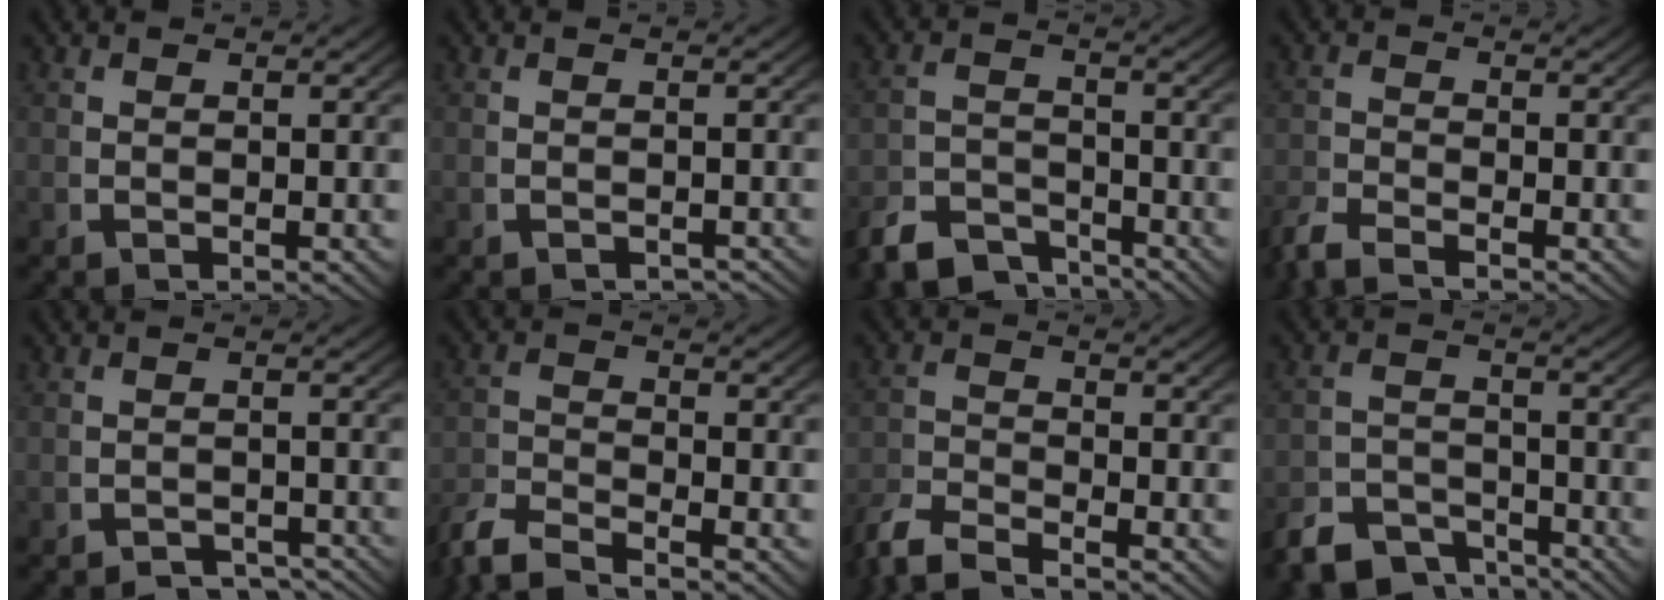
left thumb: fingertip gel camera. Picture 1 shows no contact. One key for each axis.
{"total": 2.2, "fx": -2.2, "fy": 0.4, "fz": 0.3, "tx": 0.000, "ty": -0.003, "tz": -0.032}
{"total": 5.5, "fx": -4.7, "fy": 2.3, "fz": 1.7, "tx": -0.019, "ty": -0.021, "tz": -0.084}
{"total": 2.8, "fx": -2.6, "fy": 0.6, "fz": 0.8, "tx": -0.019, "ty": -0.010, "tz": -0.049}
{"total": 3.8, "fx": -3.5, "fy": 1.0, "fz": 1.2, "tx": -0.006, "ty": -0.015, "tz": -0.052}
{"total": 4.4, "fx": -4.0, "fy": 1.2, "fz": 1.3, "tx": -0.024, "ty": -0.014, "tz": -0.073}
{"total": 4.3, "fx": -3.9, "fy": 1.2, "fz": 1.3, "tx": -0.026, "ty": -0.014, "tz": -0.070}
{"total": 5.7, "fx": -4.6, "fy": 2.7, "fz": 1.8, "tx": -0.018, "ty": -0.021, "tz": -0.082}